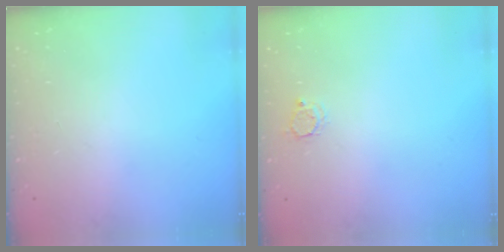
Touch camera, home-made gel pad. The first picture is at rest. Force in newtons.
{"total": 2.9, "press": 2.8, "slide": 0.4}